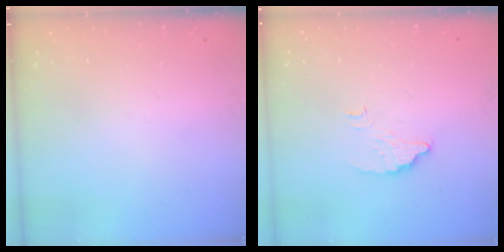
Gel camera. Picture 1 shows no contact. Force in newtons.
{"total": 3.7, "press": 3.7, "slide": 0.2}